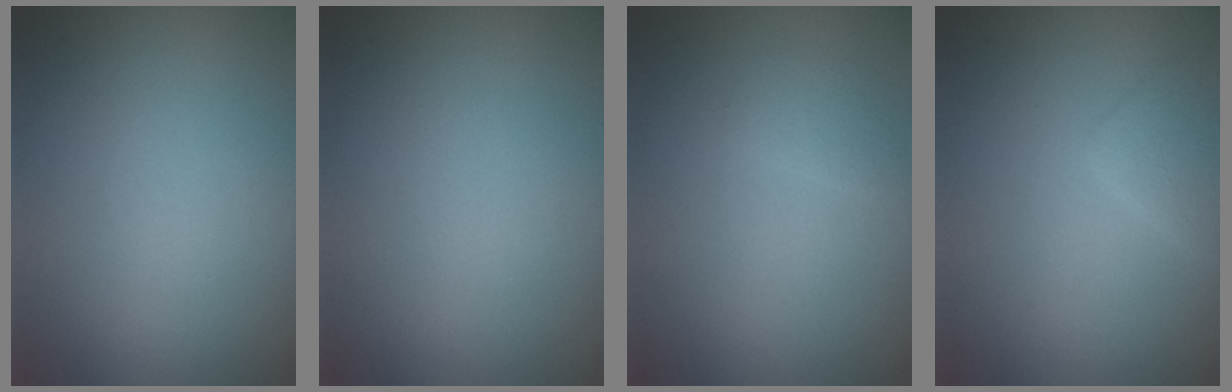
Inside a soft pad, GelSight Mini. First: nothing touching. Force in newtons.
{"total": 0.0}
{"total": 1.1, "press": 1.1, "slide": 0.1}
{"total": 1.9, "press": 1.9, "slide": 0.0}